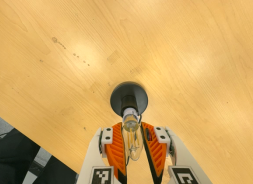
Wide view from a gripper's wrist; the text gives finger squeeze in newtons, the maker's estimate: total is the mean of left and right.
{"total": 12.0, "left": 11.4, "right": 12.7}